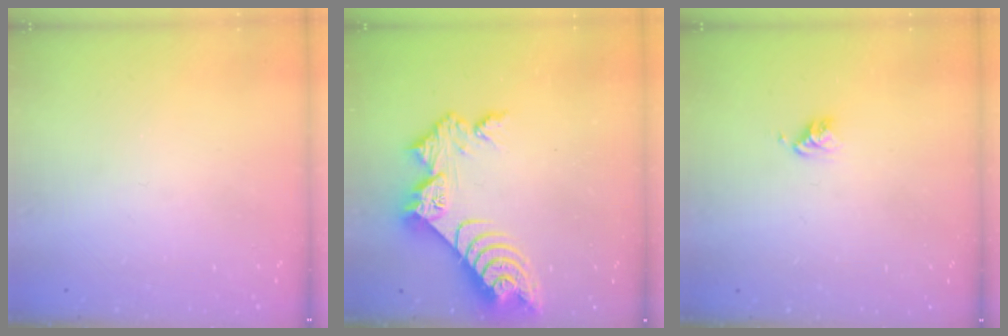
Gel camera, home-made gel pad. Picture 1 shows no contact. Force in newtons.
{"total": 10.9, "press": 10.9, "slide": 1.2}
{"total": 3.5, "press": 3.5, "slide": 0.4}